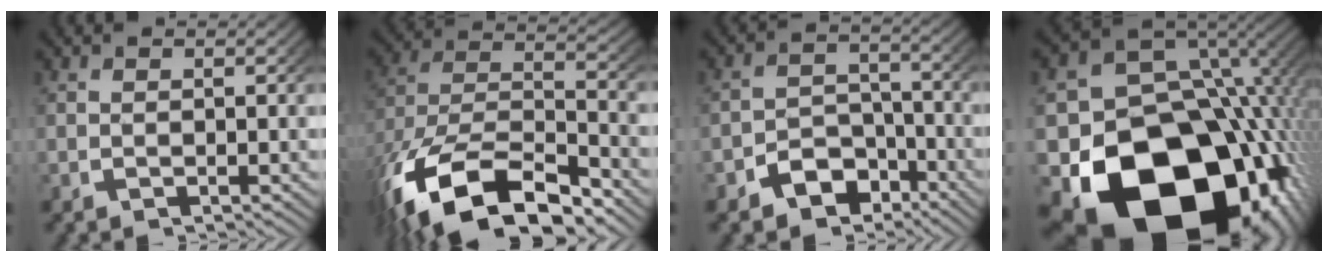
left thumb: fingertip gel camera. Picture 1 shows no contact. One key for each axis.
{"total": 14.6, "fx": -5.9, "fy": 8.8, "fz": 9.9, "tx": -0.222, "ty": -0.056, "tz": -0.068}
{"total": 5.8, "fx": -3.6, "fy": 4.1, "fz": 1.8, "tx": -0.025, "ty": -0.019, "tz": -0.057}
{"total": 27.9, "fx": -8.0, "fy": 18.2, "fz": 19.5, "tx": -0.363, "ty": -0.115, "tz": -0.075}